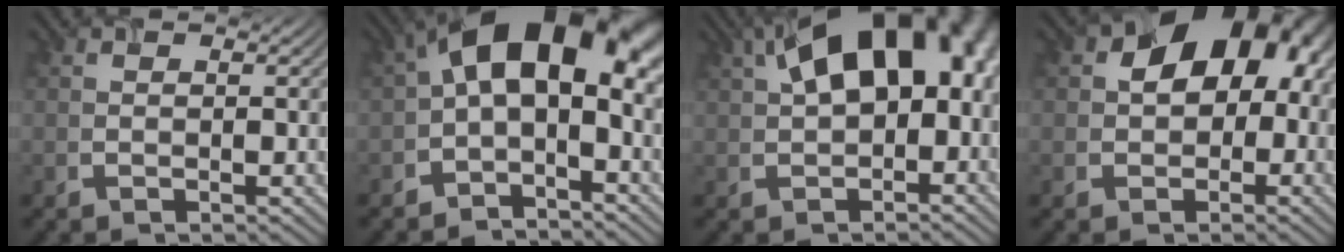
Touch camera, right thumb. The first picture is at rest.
{"total": 13.0, "force": [1.7, 7.2, 10.7], "torque": [-0.169, 0.020, 0.018]}
{"total": 16.0, "force": [3.3, 9.1, 12.7], "torque": [-0.177, 0.023, 0.047]}
{"total": 11.6, "force": [2.4, 8.2, 7.8], "torque": [-0.099, 0.009, 0.029]}